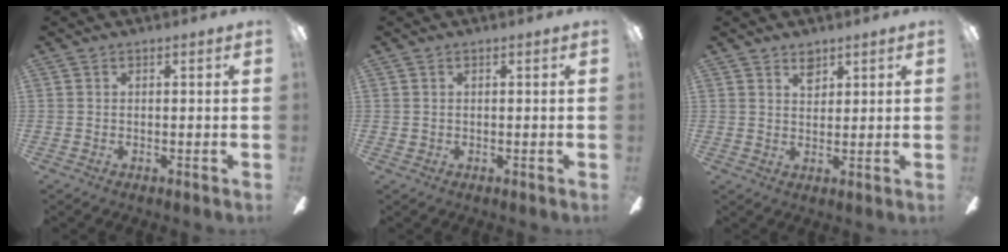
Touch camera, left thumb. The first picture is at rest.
{"total": 0.6, "force": [0.1, 0.6, 0.2], "torque": [-0.004, 0.006, 0.001]}
{"total": 3.5, "force": [2.5, 2.1, 1.3], "torque": [-0.007, -0.010, 0.042]}